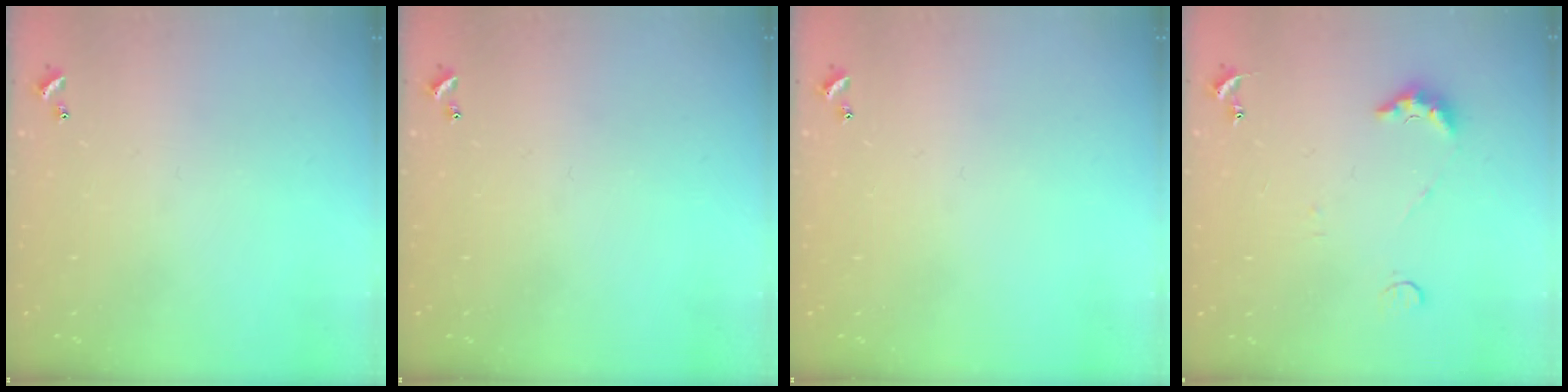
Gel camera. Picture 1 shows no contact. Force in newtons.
{"total": 0.0}
{"total": 0.0}
{"total": 3.7, "press": 3.6, "slide": 0.8}